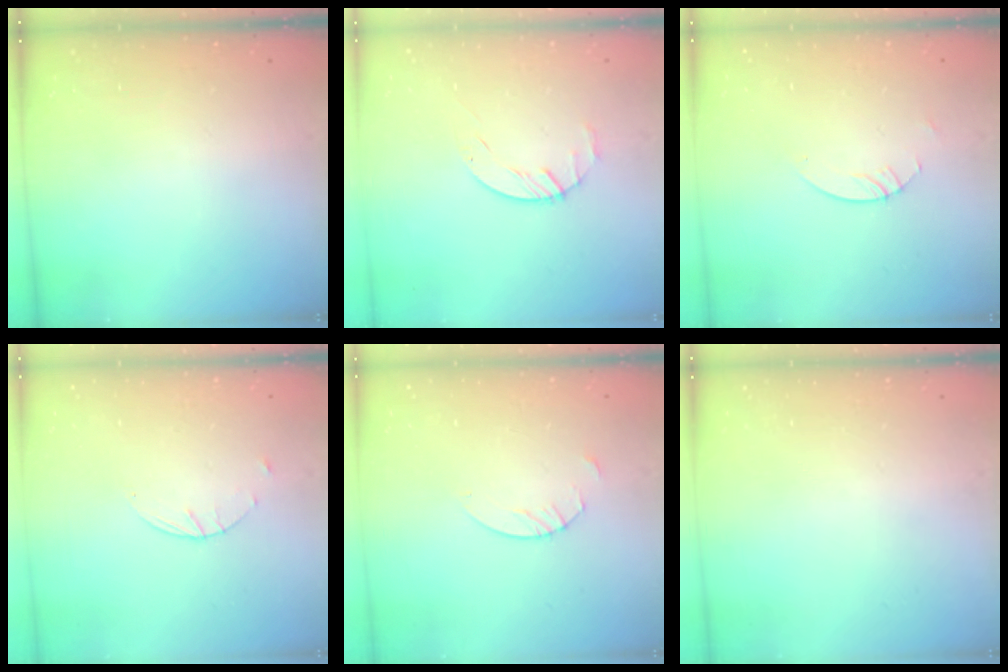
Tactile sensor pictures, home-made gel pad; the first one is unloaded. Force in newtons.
{"total": 1.8, "press": 1.7, "slide": 0.3}
{"total": 3.0, "press": 2.9, "slide": 0.3}
{"total": 1.7, "press": 1.7, "slide": 0.3}
{"total": 2.7, "press": 2.7, "slide": 0.2}
{"total": 0.0}